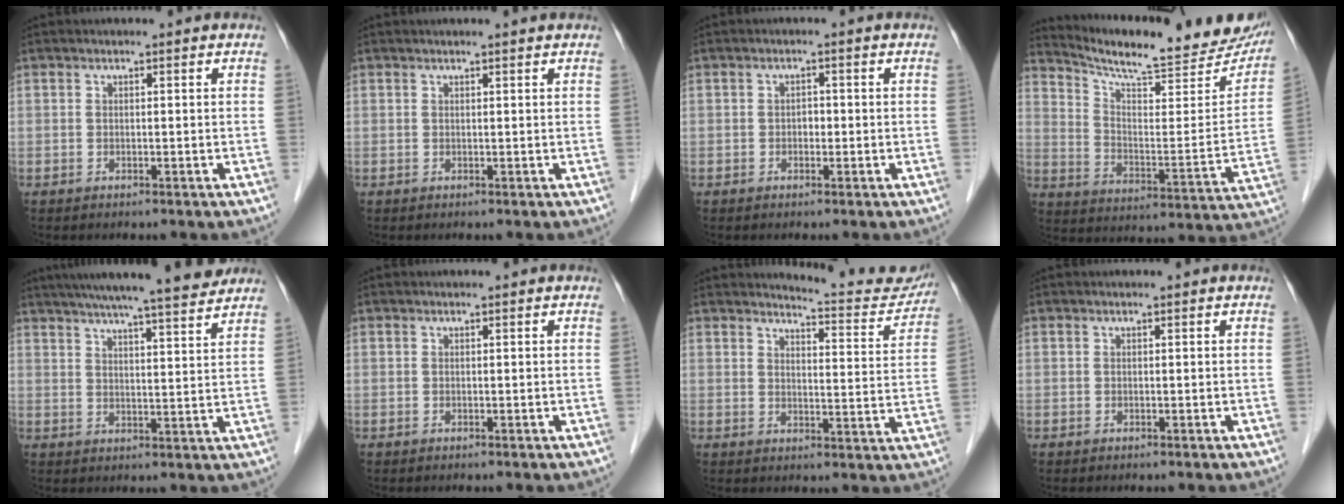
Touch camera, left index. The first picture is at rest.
{"total": 1.6, "force": [1.5, -0.2, 0.6], "torque": [-0.012, 0.009, 0.021]}
{"total": 1.2, "force": [-0.2, 0.8, 0.8], "torque": [-0.010, 0.004, -0.005]}
{"total": 23.4, "force": [21.2, 4.0, 9.0], "torque": [-0.136, -0.053, 0.284]}
{"total": 16.8, "force": [14.7, 0.5, 8.0], "torque": [-0.127, 0.013, 0.201]}
{"total": 0.0}
{"total": 10.1, "force": [10.0, 1.3, 0.9], "torque": [0.000, -0.033, 0.108]}
{"total": 0.0}